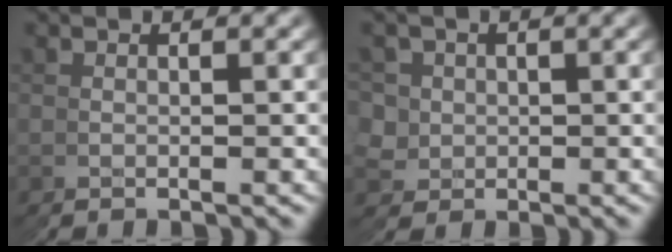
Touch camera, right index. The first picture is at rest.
{"total": 4.3, "force": [-0.3, 4.3, 0.1], "torque": [-0.017, -0.031, 0.009]}